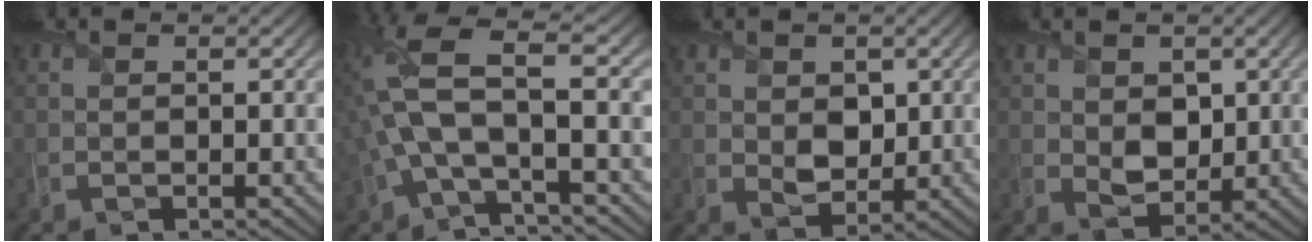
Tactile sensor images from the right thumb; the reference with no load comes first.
{"total": 9.2, "force": [-1.4, 3.1, 8.6], "torque": [-0.193, 0.013, -0.047]}
{"total": 3.3, "force": [0.6, 2.3, 2.2], "torque": [-0.056, -0.012, 0.009]}
{"total": 3.7, "force": [0.8, 2.6, 2.5], "torque": [-0.063, -0.012, 0.012]}